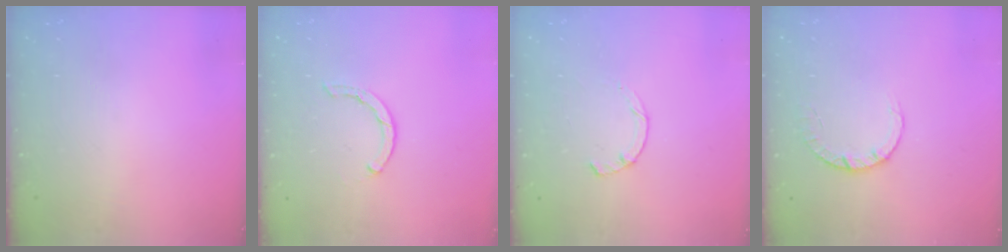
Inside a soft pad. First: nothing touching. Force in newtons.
{"total": 1.7, "press": 1.6, "slide": 0.3}
{"total": 1.9, "press": 1.9, "slide": 0.3}
{"total": 2.8, "press": 2.8, "slide": 0.4}